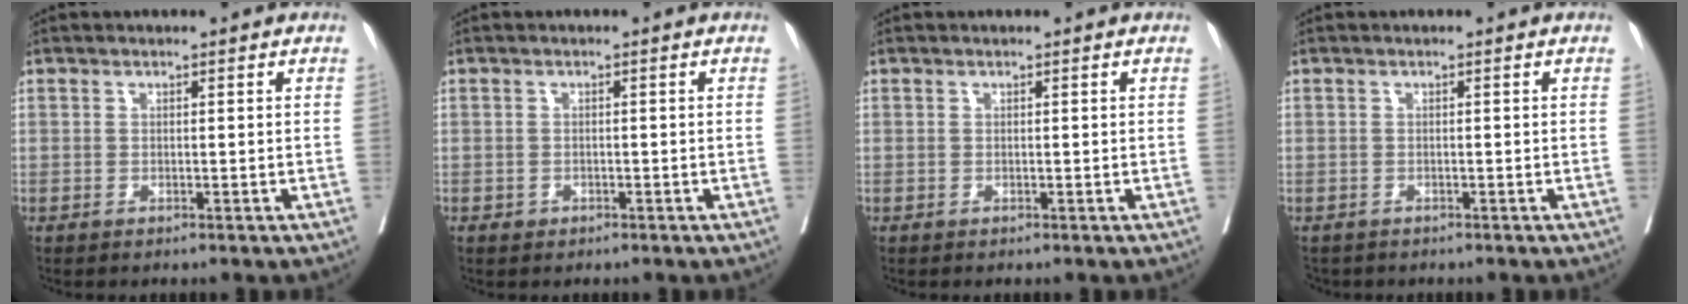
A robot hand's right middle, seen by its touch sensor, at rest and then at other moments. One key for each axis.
{"total": 0.9, "fx": -0.5, "fy": 0.7, "fz": 0.2, "tx": -0.006, "ty": 0.002, "tz": -0.005}
{"total": 0.0}
{"total": 2.1, "fx": -1.8, "fy": 1.1, "fz": 0.4, "tx": -0.011, "ty": -0.003, "tz": -0.028}